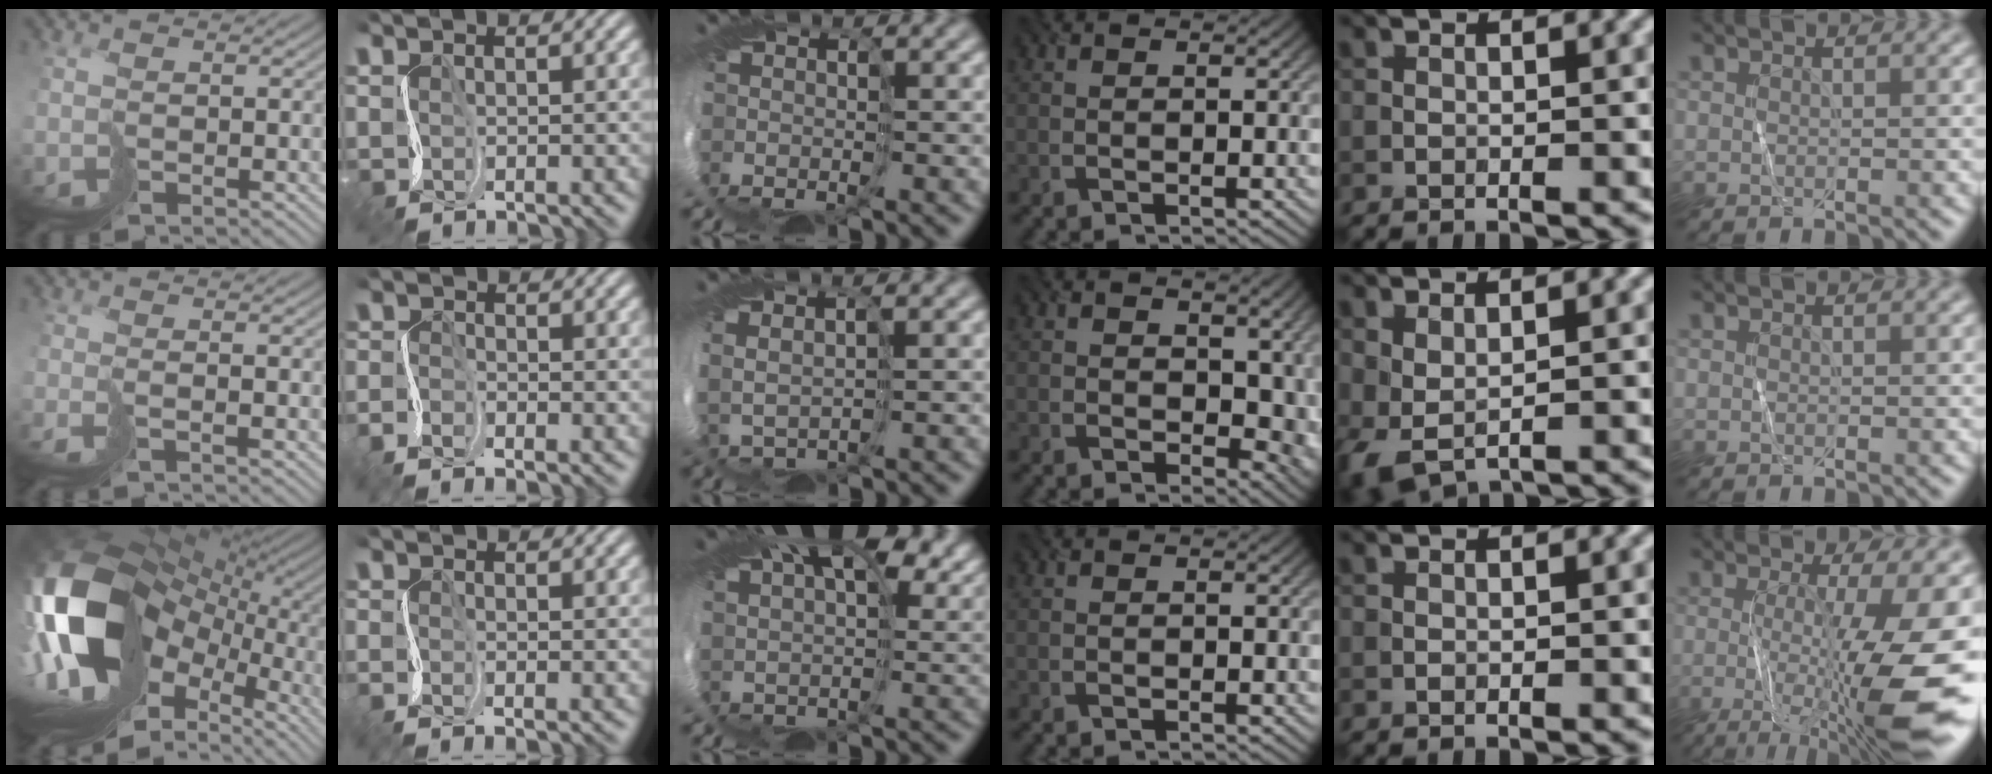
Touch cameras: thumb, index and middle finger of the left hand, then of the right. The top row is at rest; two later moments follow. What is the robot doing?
{"motion": "cut", "object": "tape"}